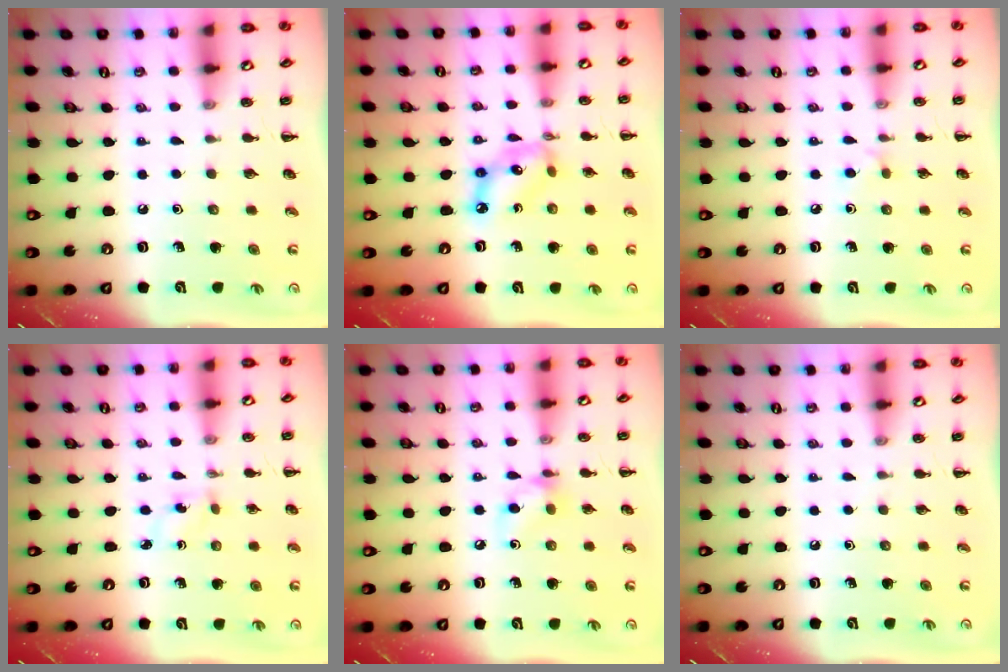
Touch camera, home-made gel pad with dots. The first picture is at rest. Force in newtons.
{"total": 9.2, "press": 9.0, "slide": 2.1}
{"total": 3.9, "press": 3.5, "slide": 1.6}
{"total": 2.2, "press": 2.1, "slide": 0.8}
{"total": 7.2, "press": 7.2, "slide": 0.7}
{"total": 0.0}